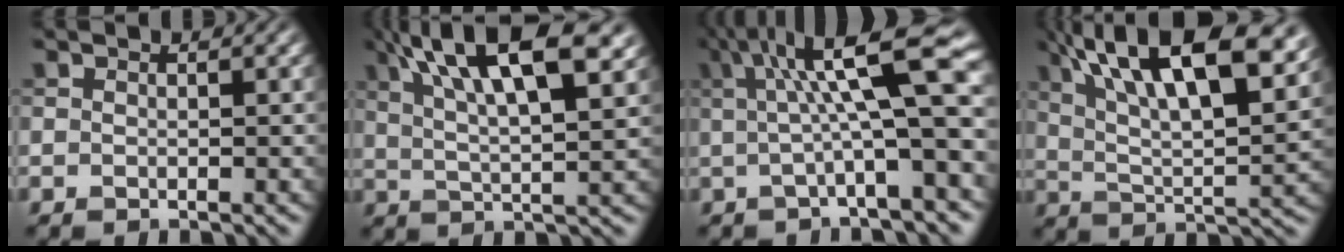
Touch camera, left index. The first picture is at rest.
{"total": 13.2, "force": [6.8, 4.1, 10.5], "torque": [-0.168, 0.024, 0.092]}
{"total": 11.3, "force": [2.0, 2.4, 10.9], "torque": [-0.156, 0.016, 0.026]}
{"total": 17.1, "force": [8.8, 6.2, 13.3], "torque": [-0.205, 0.038, 0.116]}